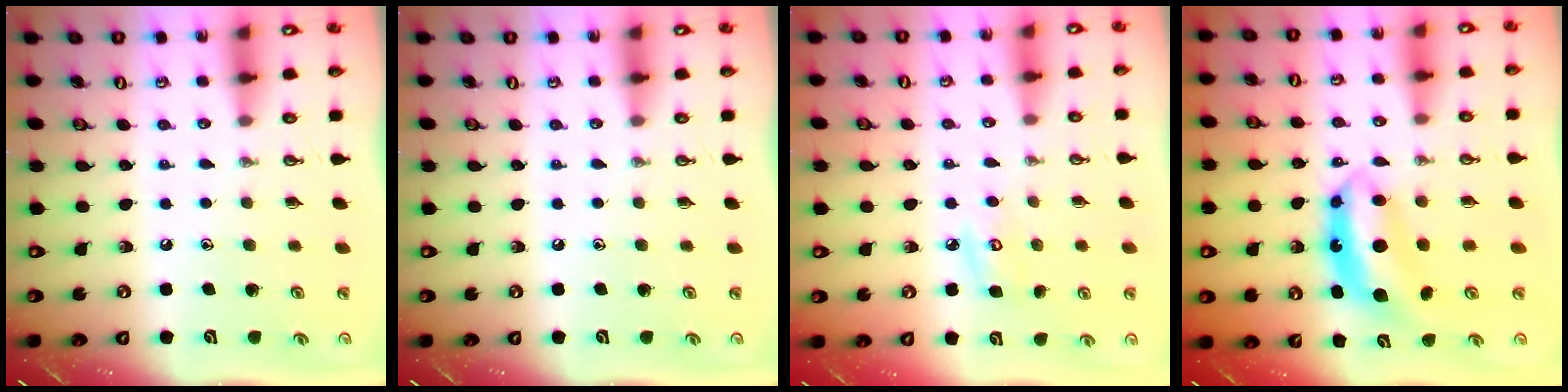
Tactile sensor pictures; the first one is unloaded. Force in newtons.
{"total": 0.0}
{"total": 5.6, "press": 5.6, "slide": 0.4}
{"total": 7.5, "press": 7.5, "slide": 0.6}